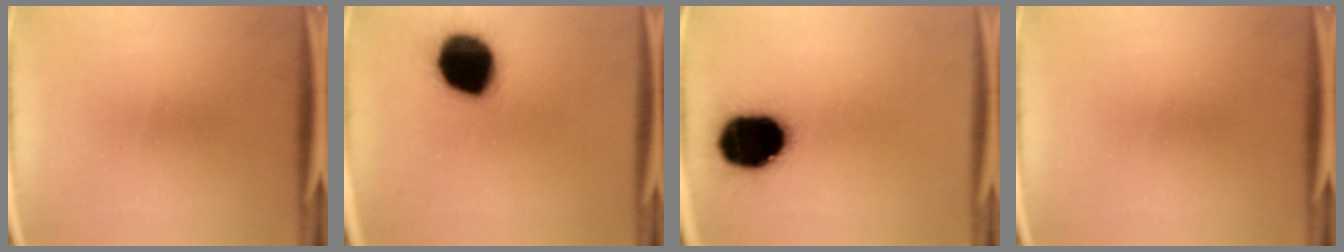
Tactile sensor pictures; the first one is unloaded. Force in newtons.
{"total": 19.5}
{"total": 19.2}
{"total": 0.0}